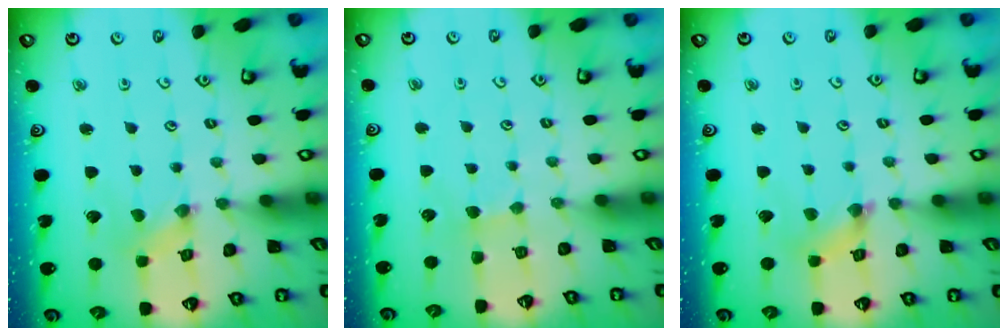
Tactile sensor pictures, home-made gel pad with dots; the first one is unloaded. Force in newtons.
{"total": 2.7, "press": 2.6, "slide": 0.4}
{"total": 3.3, "press": 3.3, "slide": 0.3}